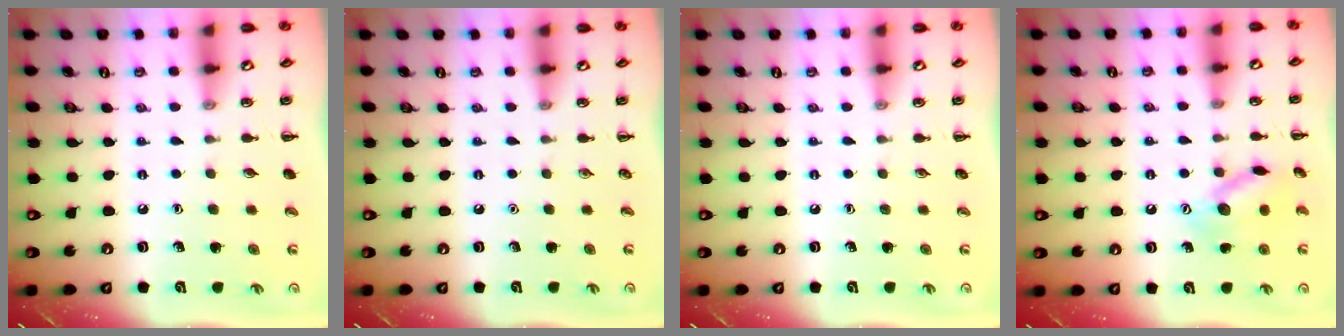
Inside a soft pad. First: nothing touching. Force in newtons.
{"total": 0.0}
{"total": 0.0}
{"total": 12.1, "press": 12.1, "slide": 0.5}